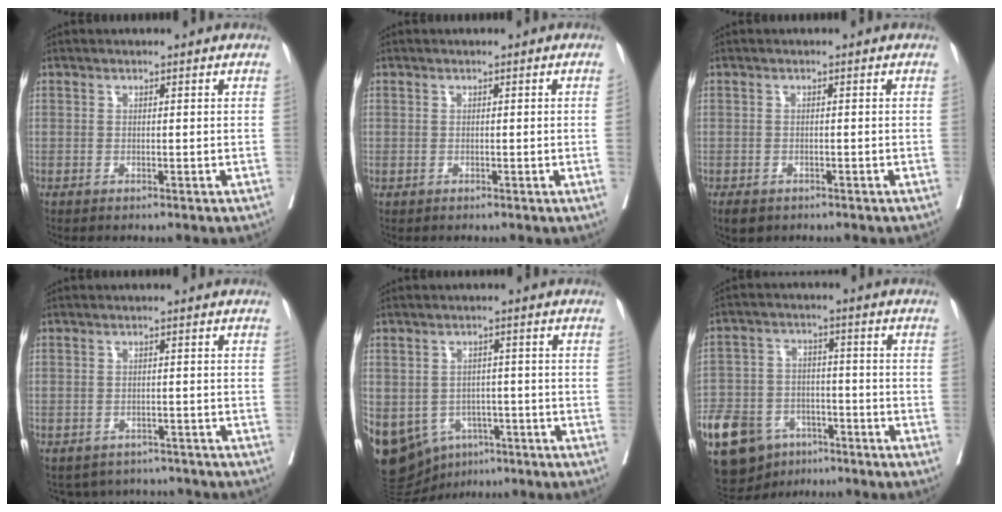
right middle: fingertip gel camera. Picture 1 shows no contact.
{"total": 0.8, "force": [0.1, -0.6, 0.5], "torque": [-0.006, 0.000, 0.000]}
{"total": 3.2, "force": [-2.3, 1.8, 1.2], "torque": [-0.017, -0.004, -0.031]}
{"total": 6.5, "force": [-6.0, 2.5, -0.1], "torque": [0.009, 0.018, -0.072]}
{"total": 23.7, "force": [-10.6, 18.3, 10.8], "torque": [-0.341, -0.011, -0.146]}
{"total": 18.5, "force": [-11.3, 11.6, 8.9], "torque": [-0.231, -0.001, -0.188]}